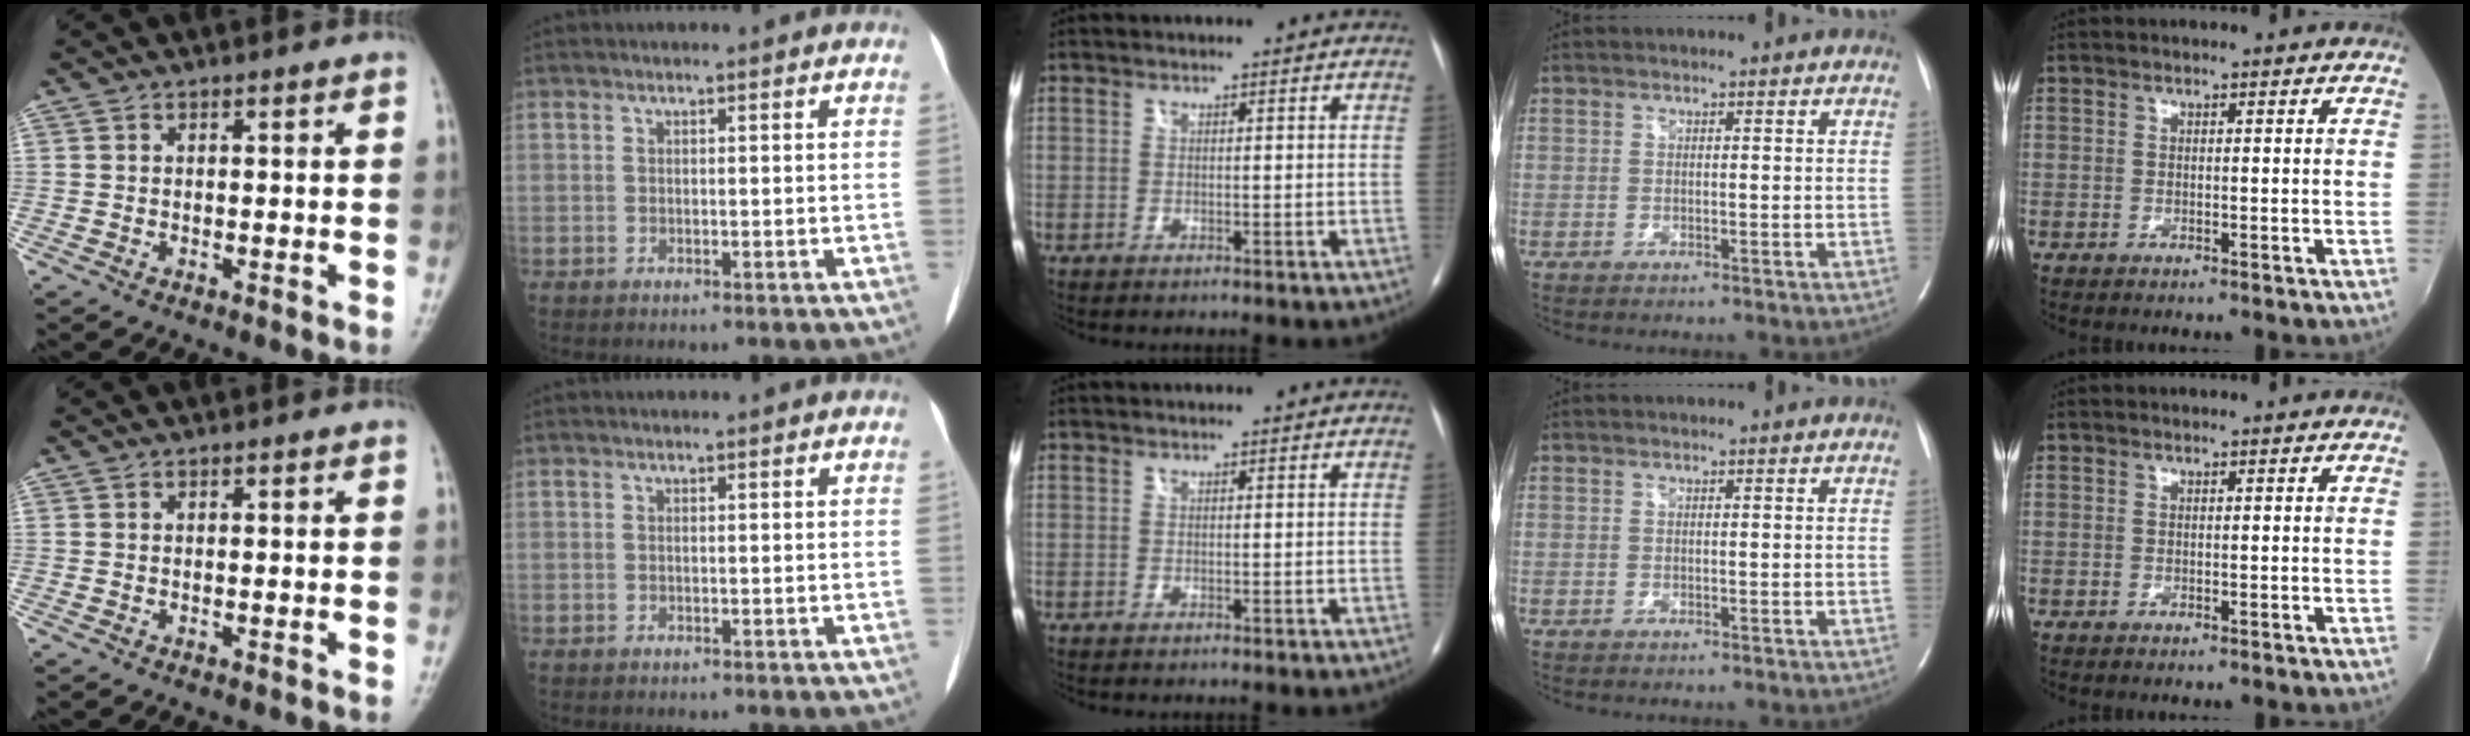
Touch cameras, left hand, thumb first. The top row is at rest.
{}